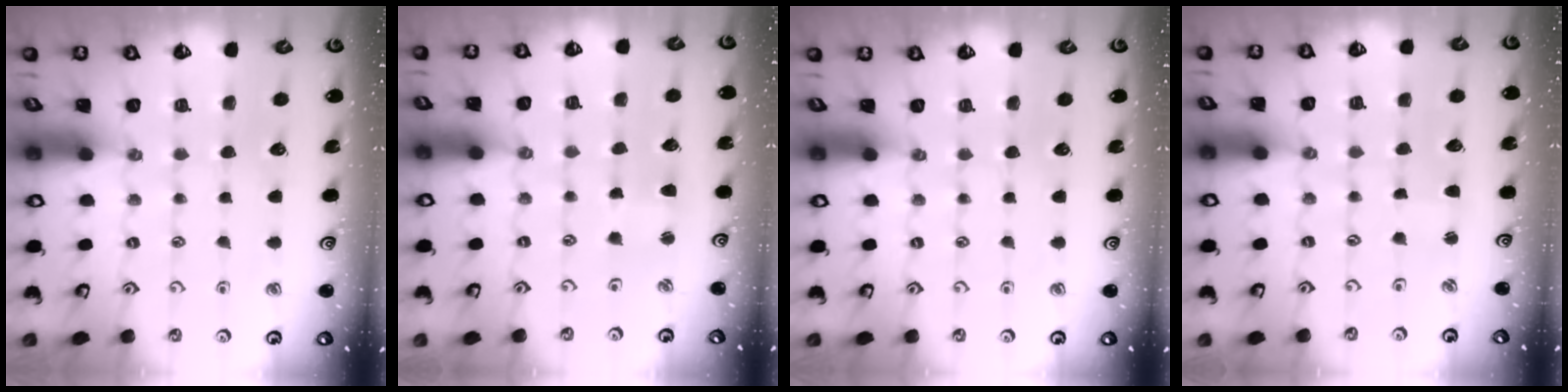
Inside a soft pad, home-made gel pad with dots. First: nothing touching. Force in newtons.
{"total": 1.5, "press": 1.4, "slide": 0.4}
{"total": 0.0}
{"total": 1.1, "press": 1.1, "slide": 0.1}